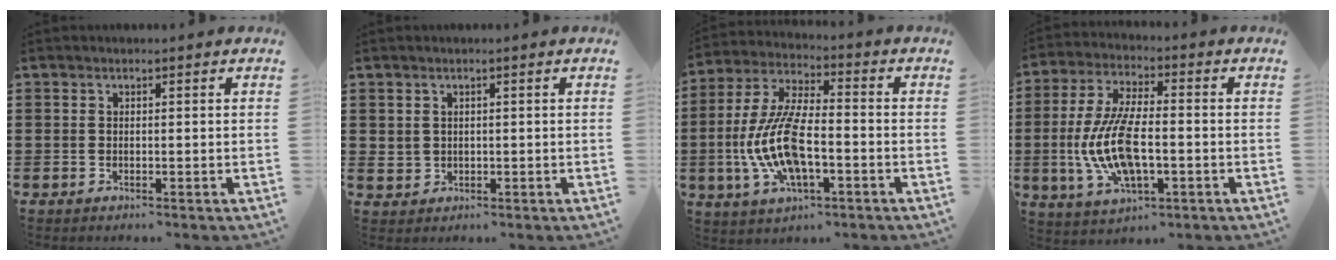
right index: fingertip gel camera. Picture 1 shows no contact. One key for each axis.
{"total": 1.4, "fx": 0.8, "fy": 1.1, "fz": 0.2, "tx": -0.008, "ty": 0.003, "tz": 0.015}
{"total": 11.9, "fx": -3.0, "fy": 4.6, "fz": 10.6, "tx": -0.251, "ty": -0.014, "tz": -0.063}
{"total": 12.0, "fx": -2.3, "fy": 4.8, "fz": 10.7, "tx": -0.246, "ty": -0.015, "tz": -0.047}